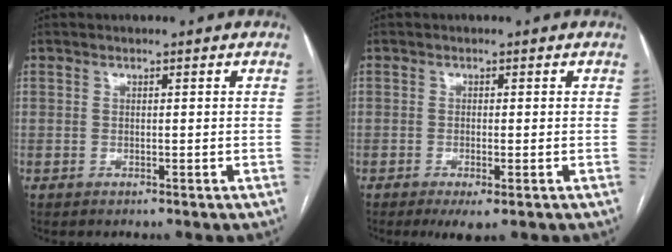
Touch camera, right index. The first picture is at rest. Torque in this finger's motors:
{"motor_torque": [0.35, -0.06, 0.20, 0.04]}